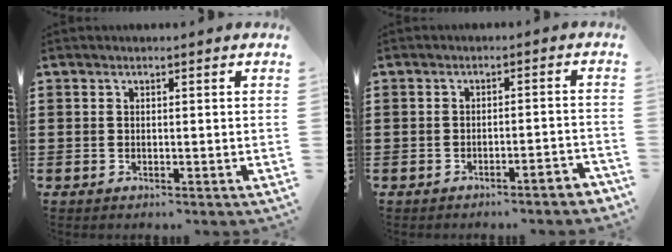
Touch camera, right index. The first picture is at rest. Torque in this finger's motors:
{"motor_torque": [-0.18, 0.21, 0.13, 0.00]}